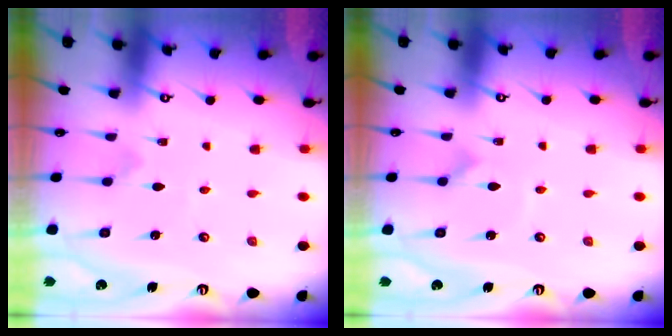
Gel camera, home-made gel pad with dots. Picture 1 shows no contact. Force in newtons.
{"total": 0.0}